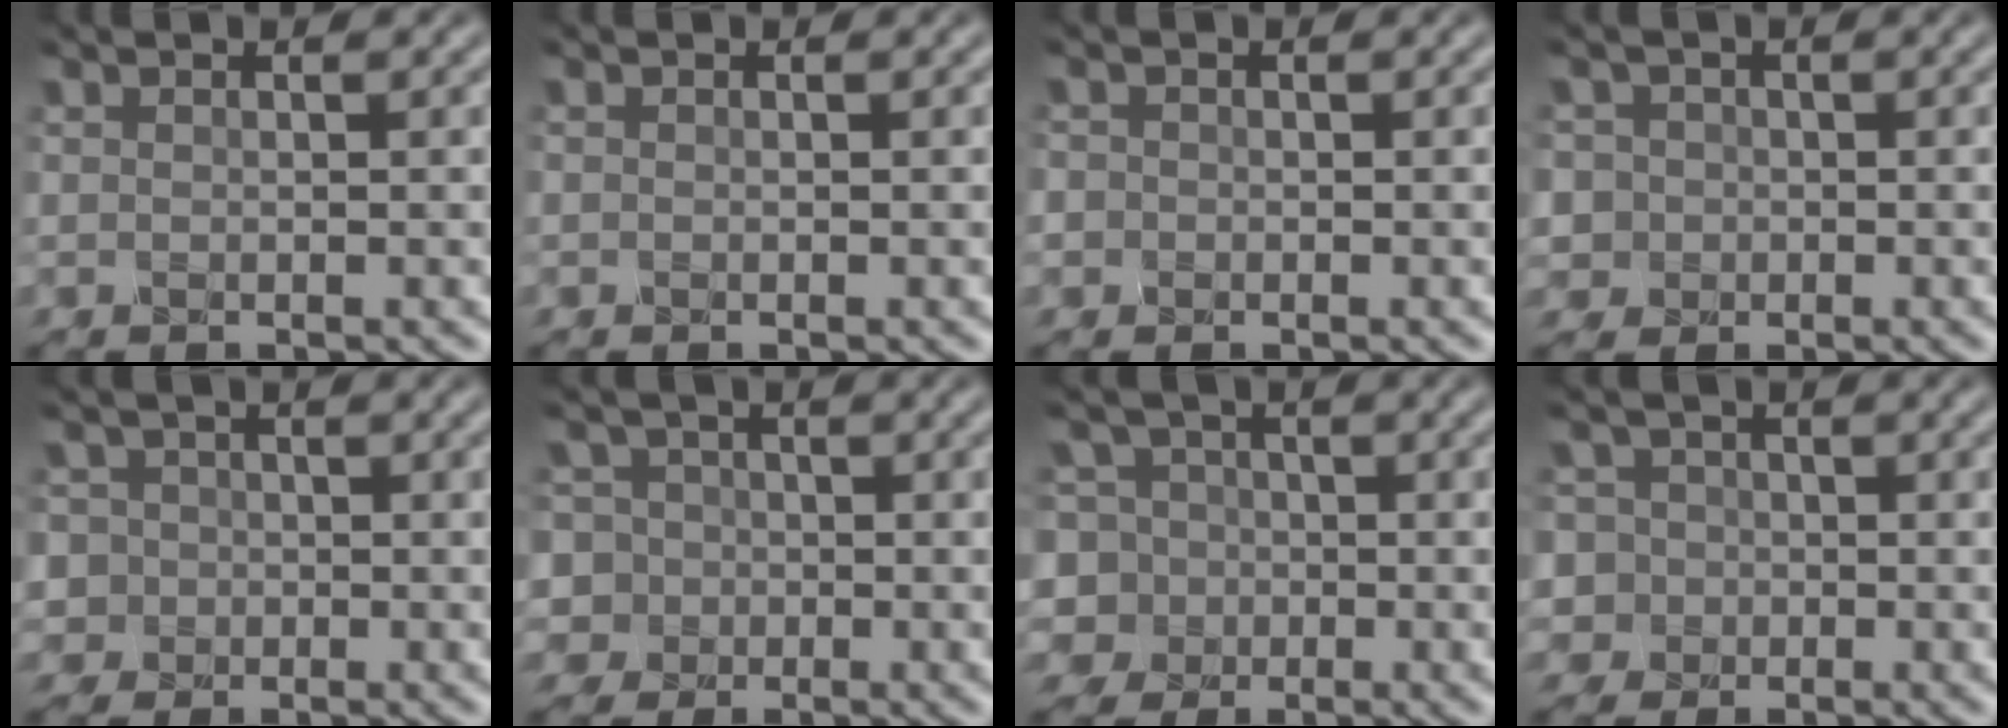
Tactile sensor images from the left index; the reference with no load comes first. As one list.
[{"total": 0.0}, {"total": 1.3, "force": [-0.1, 1.2, 0.3], "torque": [0.005, -0.002, -0.009]}, {"total": 4.7, "force": [0.2, 4.6, 1.2], "torque": [-0.027, 0.027, -0.016]}, {"total": 5.4, "force": [0.2, 5.2, 1.4], "torque": [-0.032, 0.029, -0.021]}, {"total": 7.7, "force": [-0.1, 7.3, 2.5], "torque": [-0.054, 0.028, -0.042]}, {"total": 9.1, "force": [-0.2, 8.6, 3.0], "torque": [-0.077, 0.028, -0.042]}, {"total": 6.7, "force": [-0.4, 6.4, 1.9], "torque": [-0.046, 0.029, -0.039]}]